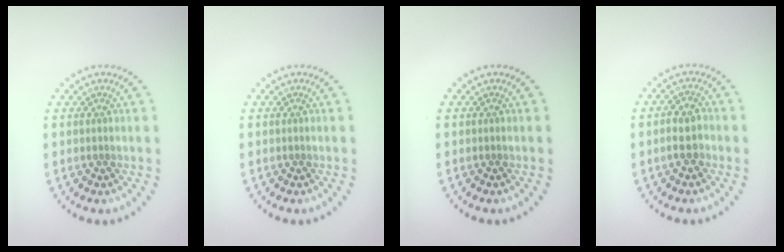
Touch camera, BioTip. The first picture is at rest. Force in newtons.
{"total": 0.0}
{"total": 0.0}
{"total": 2.3, "press": 2.2, "slide": 0.7}